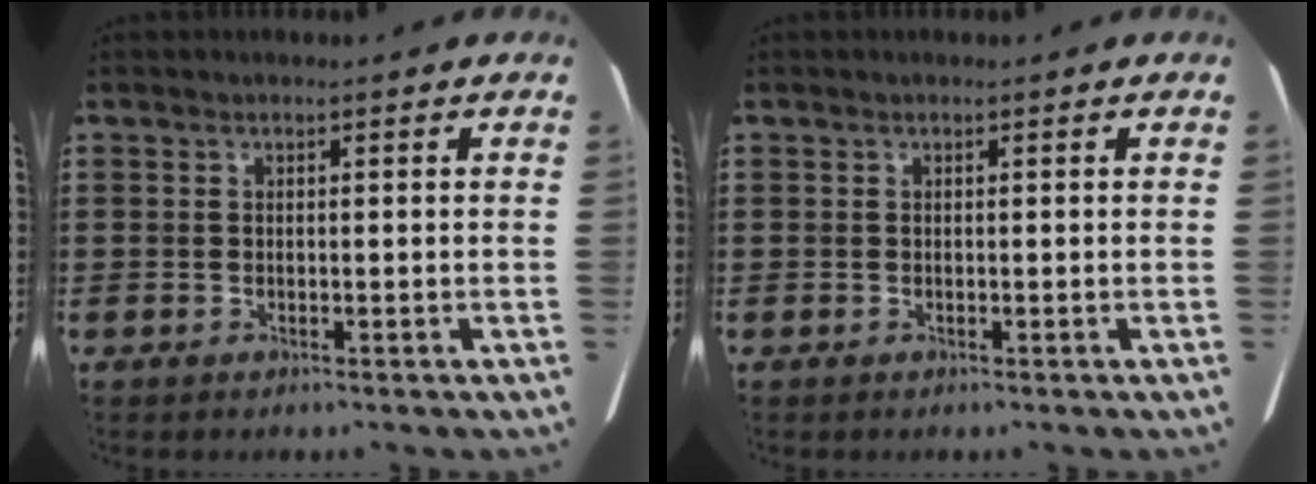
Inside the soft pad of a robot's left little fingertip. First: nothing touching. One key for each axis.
{"total": 0.0}